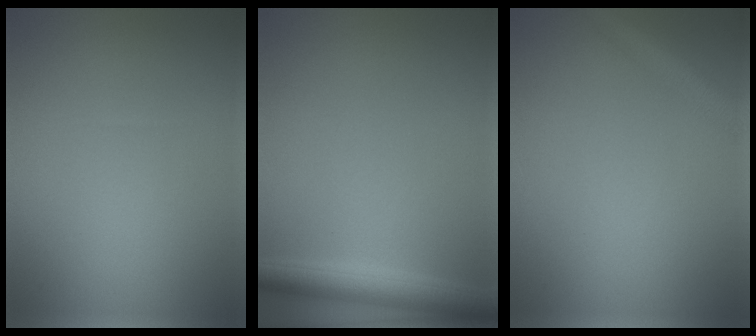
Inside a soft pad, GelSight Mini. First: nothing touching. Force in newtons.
{"total": 3.2, "press": 3.2, "slide": 0.2}
{"total": 2.8, "press": 2.8, "slide": 0.1}